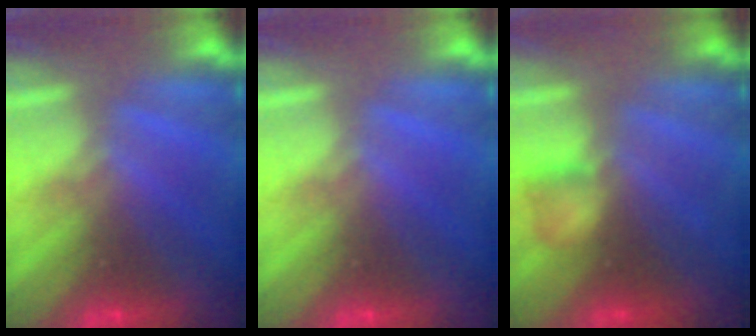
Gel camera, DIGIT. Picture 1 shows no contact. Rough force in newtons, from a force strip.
{"total": 0.0}
{"total": 2.1}